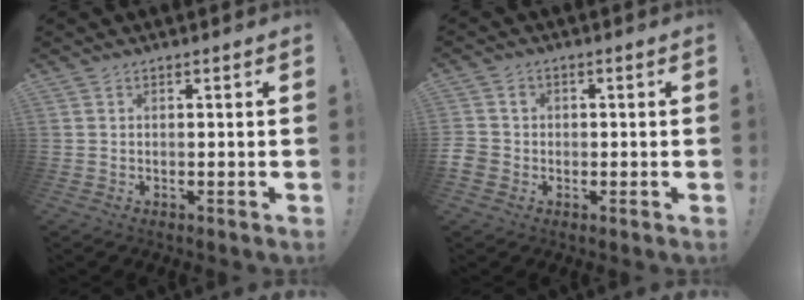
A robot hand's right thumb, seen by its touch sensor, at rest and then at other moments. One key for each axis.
{"total": 4.6, "fx": -0.6, "fy": 4.2, "fz": 1.7, "tx": -0.047, "ty": 0.009, "tz": -0.010}